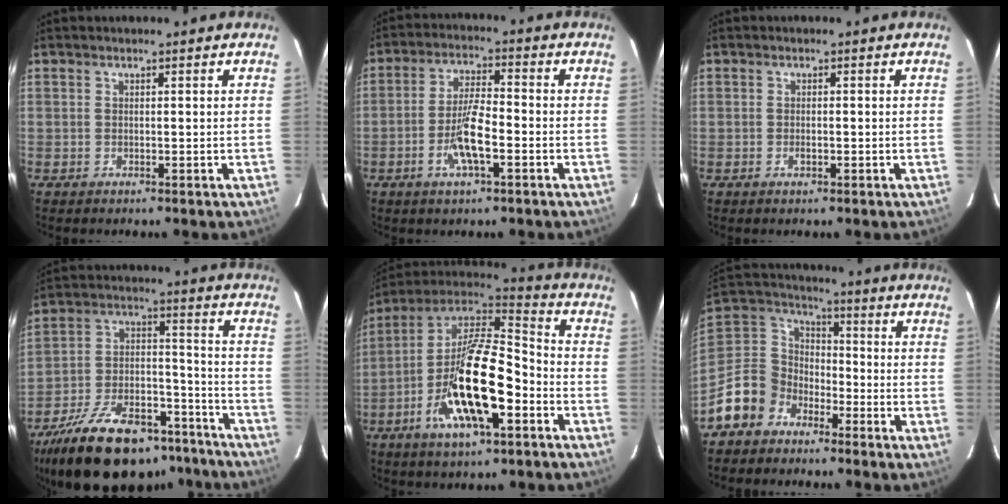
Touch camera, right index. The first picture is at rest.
{"total": 10.4, "force": [-4.0, 2.6, 9.3], "torque": [-0.186, -0.001, -0.074]}
{"total": 1.3, "force": [-0.5, 0.8, 1.0], "torque": [-0.017, 0.001, -0.008]}
{"total": 27.6, "force": [-20.8, 11.8, 13.8], "torque": [-0.265, 0.010, -0.302]}
{"total": 21.3, "force": [-7.7, 7.3, 18.4], "torque": [-0.348, -0.013, -0.149]}
{"total": 10.9, "force": [-7.0, 7.9, 2.6], "torque": [-0.076, 0.041, -0.141]}